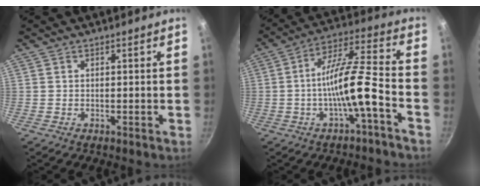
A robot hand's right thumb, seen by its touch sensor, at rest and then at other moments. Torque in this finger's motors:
{"motor_torque": [2.56, 2.45, 1.62, -0.35, 0.62]}